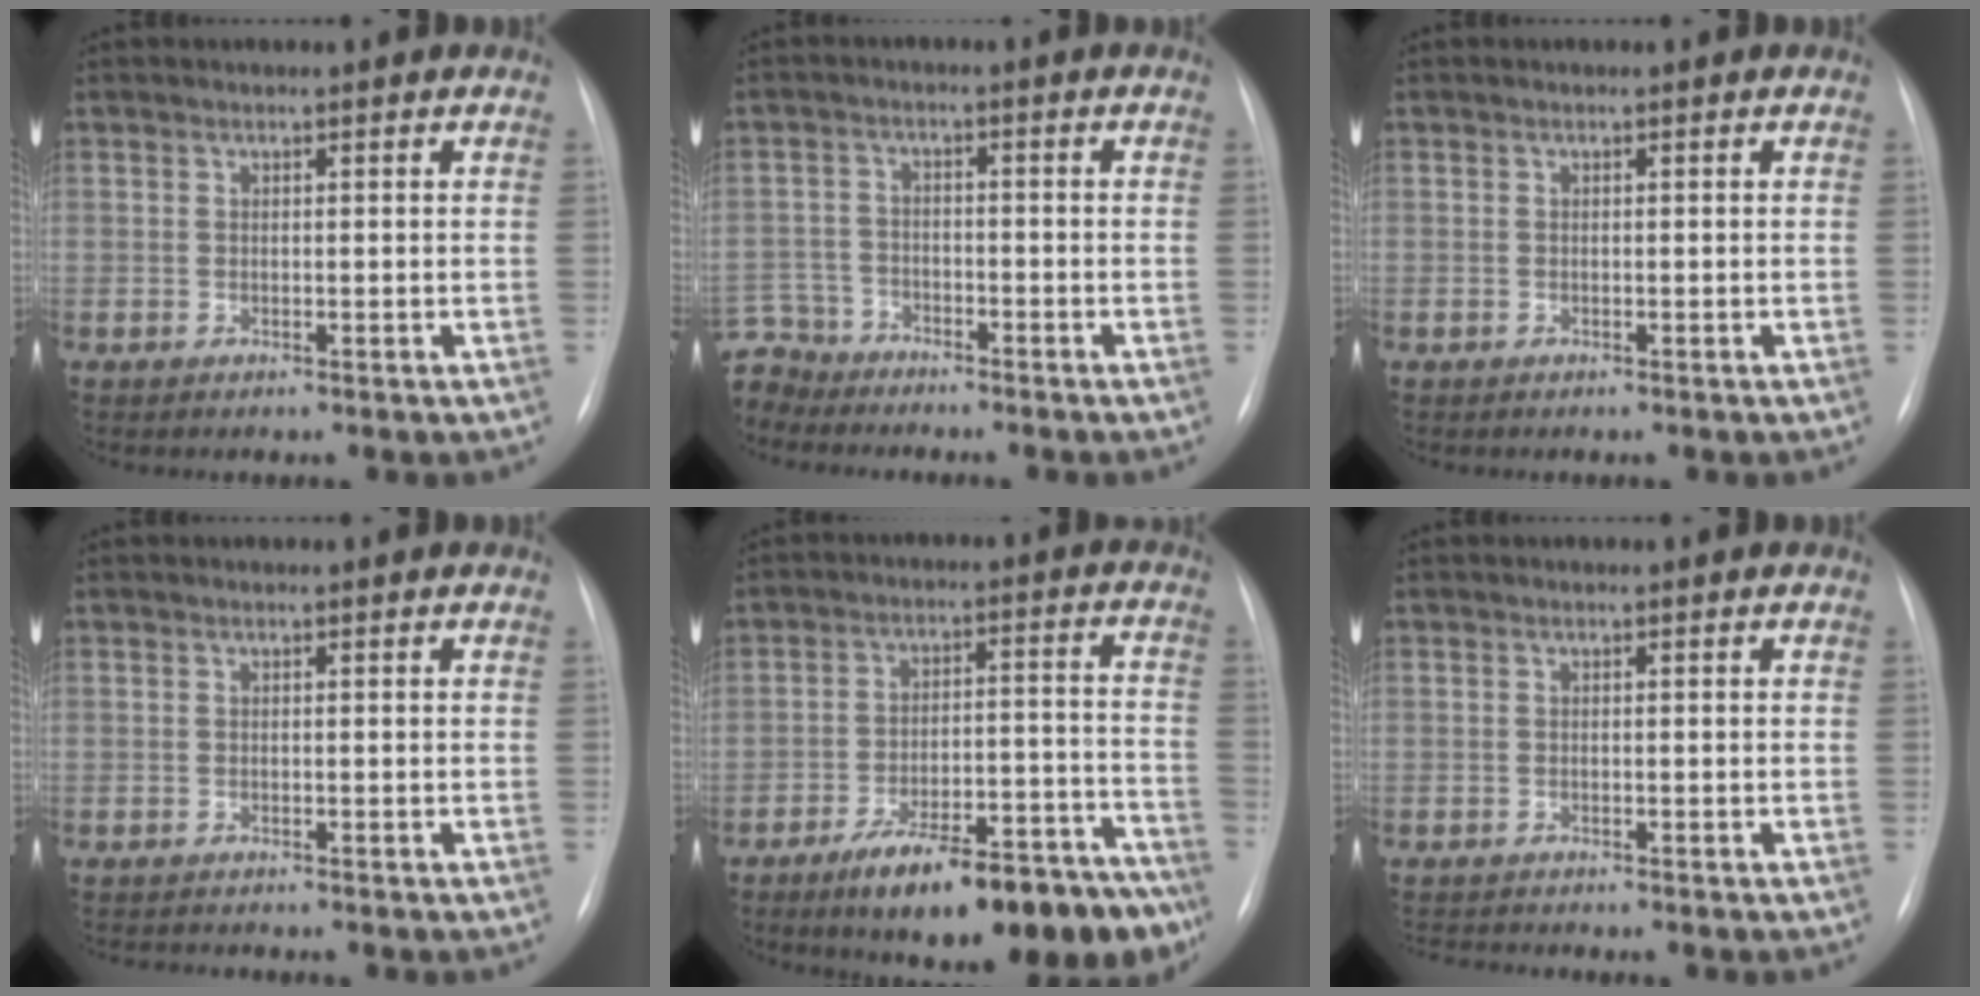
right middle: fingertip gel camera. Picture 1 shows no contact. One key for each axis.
{"total": 7.9, "fx": -7.1, "fy": 3.4, "fz": 0.3, "tx": -0.017, "ty": 0.006, "tz": -0.137}
{"total": 0.0}
{"total": 1.8, "fx": -1.8, "fy": 0.1, "fz": 0.5, "tx": -0.005, "ty": -0.005, "tz": -0.023}
{"total": 18.8, "fx": -13.7, "fy": 5.3, "fz": 11.8, "tx": -0.108, "ty": 0.043, "tz": -0.205}
{"total": 2.2, "fx": -2.2, "fy": -0.1, "fz": 0.3, "tx": -0.002, "ty": -0.008, "tz": -0.034}